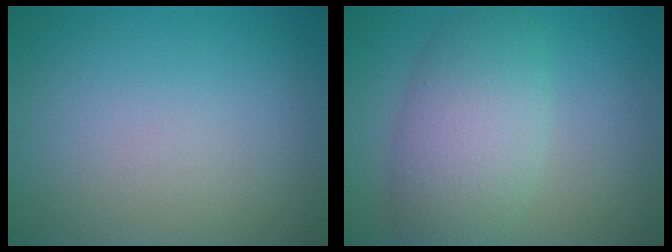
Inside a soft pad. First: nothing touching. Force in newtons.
{"total": 5.9, "press": 5.9, "slide": 0.2}